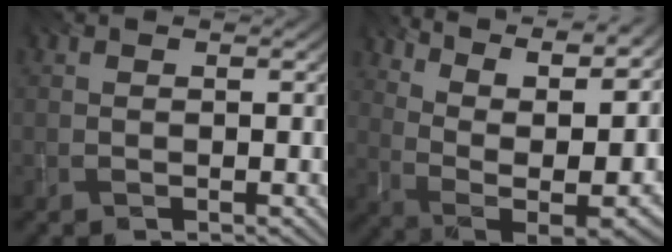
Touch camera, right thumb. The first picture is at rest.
{"total": 16.0, "force": [8.9, 6.1, 11.9], "torque": [-0.190, 0.033, 0.140]}